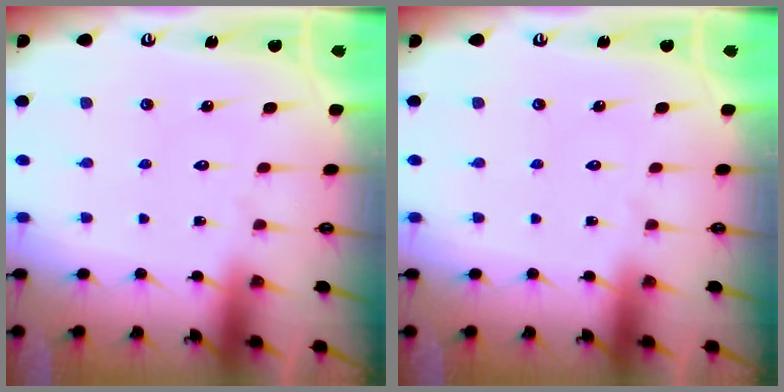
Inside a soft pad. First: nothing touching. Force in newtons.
{"total": 0.0}